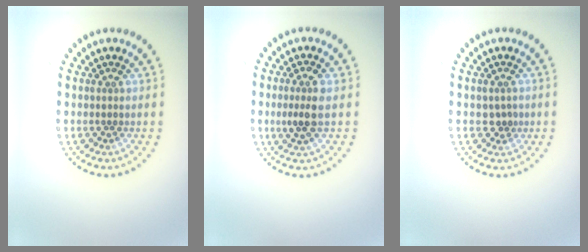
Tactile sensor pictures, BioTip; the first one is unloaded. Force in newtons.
{"total": 2.5, "press": 2.4, "slide": 0.7}
{"total": 1.2, "press": 1.2, "slide": 0.3}